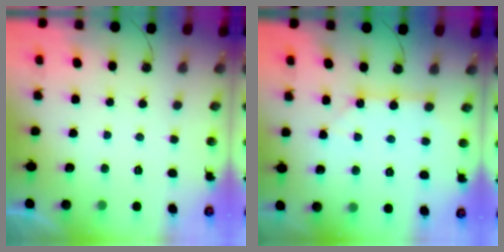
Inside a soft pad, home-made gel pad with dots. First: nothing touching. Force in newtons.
{"total": 4.3, "press": 4.3, "slide": 0.4}